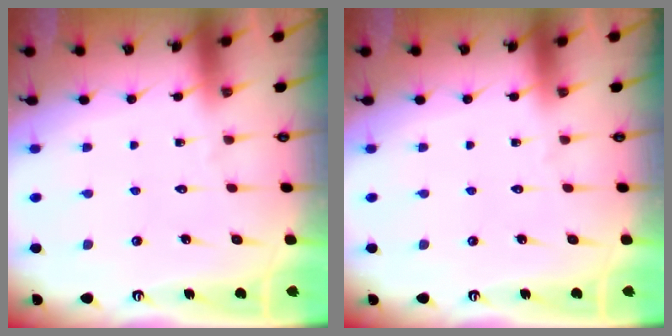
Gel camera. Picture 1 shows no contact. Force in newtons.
{"total": 0.0}